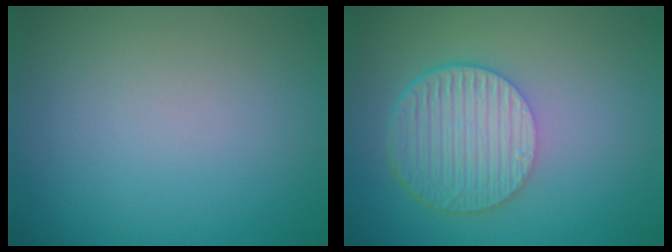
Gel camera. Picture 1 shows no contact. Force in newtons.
{"total": 6.6, "press": 4.7, "slide": 4.6}